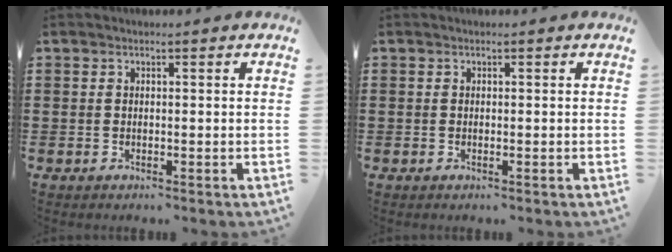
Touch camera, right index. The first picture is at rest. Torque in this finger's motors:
{"motor_torque": [0.00, 0.00, 0.00, 0.00]}